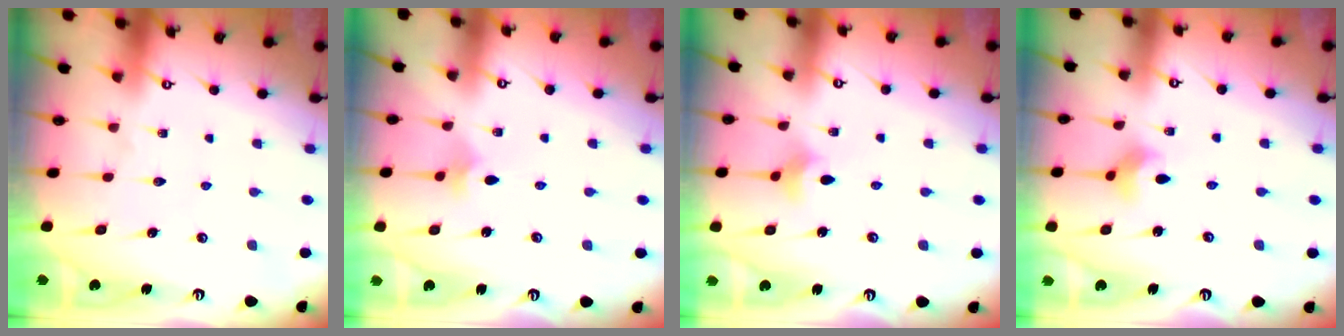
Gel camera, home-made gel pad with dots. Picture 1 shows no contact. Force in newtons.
{"total": 2.5, "press": 2.4, "slide": 0.6}
{"total": 4.2, "press": 4.2, "slide": 0.7}
{"total": 3.0, "press": 3.0, "slide": 0.5}